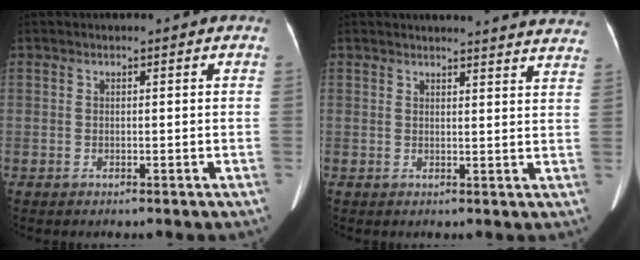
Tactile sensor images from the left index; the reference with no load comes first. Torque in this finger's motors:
{"motor_torque": [-0.28, -0.60, 0.00, 0.02]}